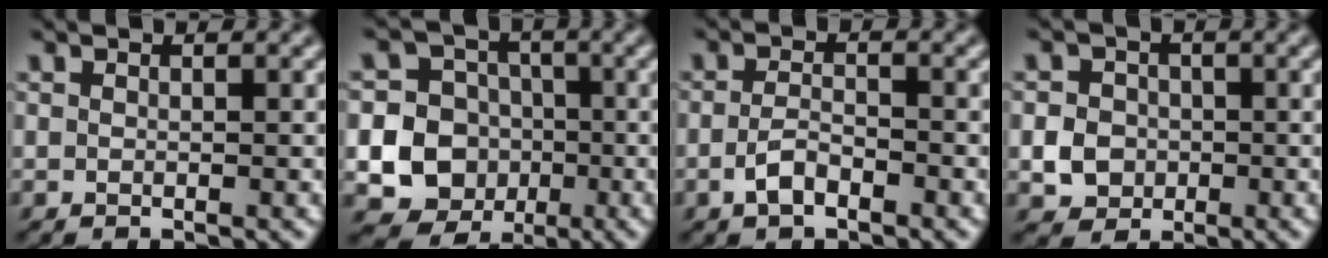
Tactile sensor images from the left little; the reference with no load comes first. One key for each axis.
{"total": 15.7, "fx": -3.7, "fy": 14.9, "fz": 3.4, "tx": -0.103, "ty": -0.016, "tz": -0.077}
{"total": 2.4, "fx": -1.3, "fy": 0.9, "fz": 1.7, "tx": -0.038, "ty": 0.005, "tz": -0.029}
{"total": 3.0, "fx": -0.8, "fy": 2.7, "fz": 1.1, "tx": -0.016, "ty": 0.002, "tz": -0.019}